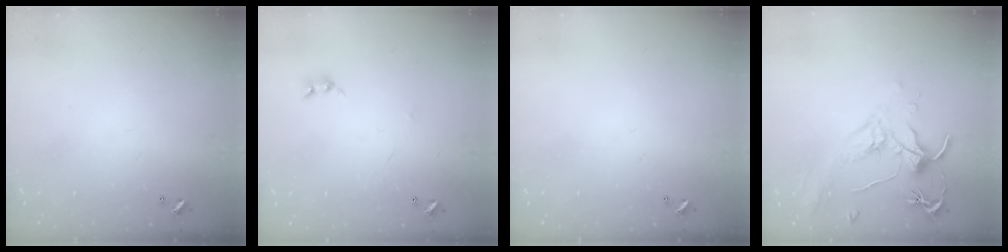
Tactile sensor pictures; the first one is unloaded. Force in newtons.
{"total": 2.1, "press": 2.0, "slide": 0.5}
{"total": 0.0}
{"total": 1.8, "press": 1.7, "slide": 0.8}